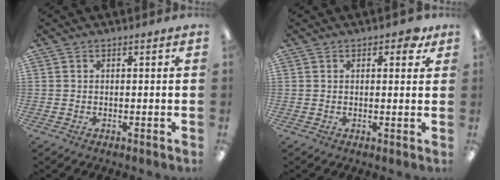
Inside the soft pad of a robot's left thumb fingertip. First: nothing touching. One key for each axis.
{"total": 2.9, "fx": 1.5, "fy": 1.6, "fz": 1.9, "tx": -0.017, "ty": -0.004, "tz": 0.020}